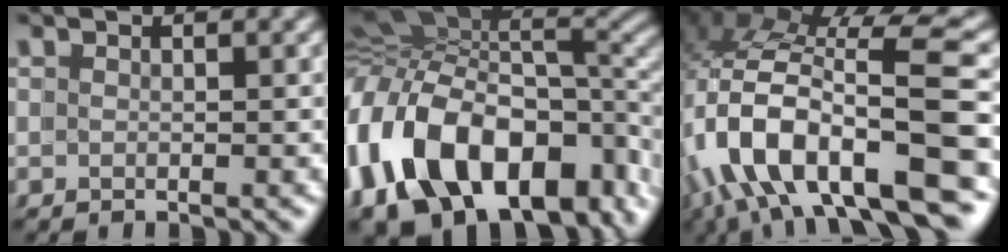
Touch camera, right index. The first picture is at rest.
{"total": 18.4, "force": [-3.3, 12.3, 13.3], "torque": [-0.256, -0.025, -0.046]}
{"total": 11.1, "force": [-1.4, 4.9, 9.8], "torque": [-0.210, -0.018, -0.008]}